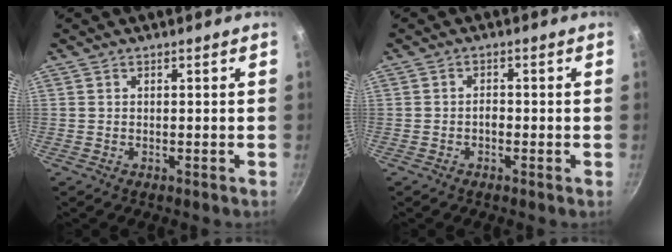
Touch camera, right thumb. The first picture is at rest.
{"total": 1.4, "force": [-0.6, 0.8, 1.0], "torque": [-0.017, 0.006, -0.013]}